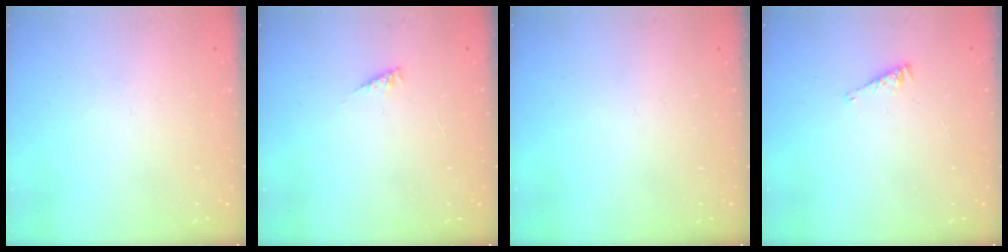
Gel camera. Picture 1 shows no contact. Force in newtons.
{"total": 2.8, "press": 2.7, "slide": 0.4}
{"total": 0.0}
{"total": 2.5, "press": 2.4, "slide": 0.4}